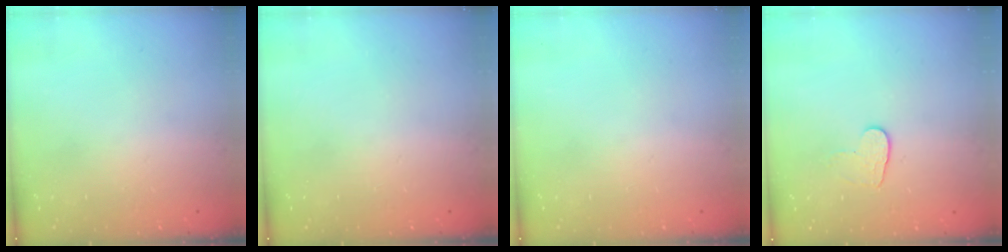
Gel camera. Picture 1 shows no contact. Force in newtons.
{"total": 0.0}
{"total": 0.0}
{"total": 5.3, "press": 5.3, "slide": 0.5}